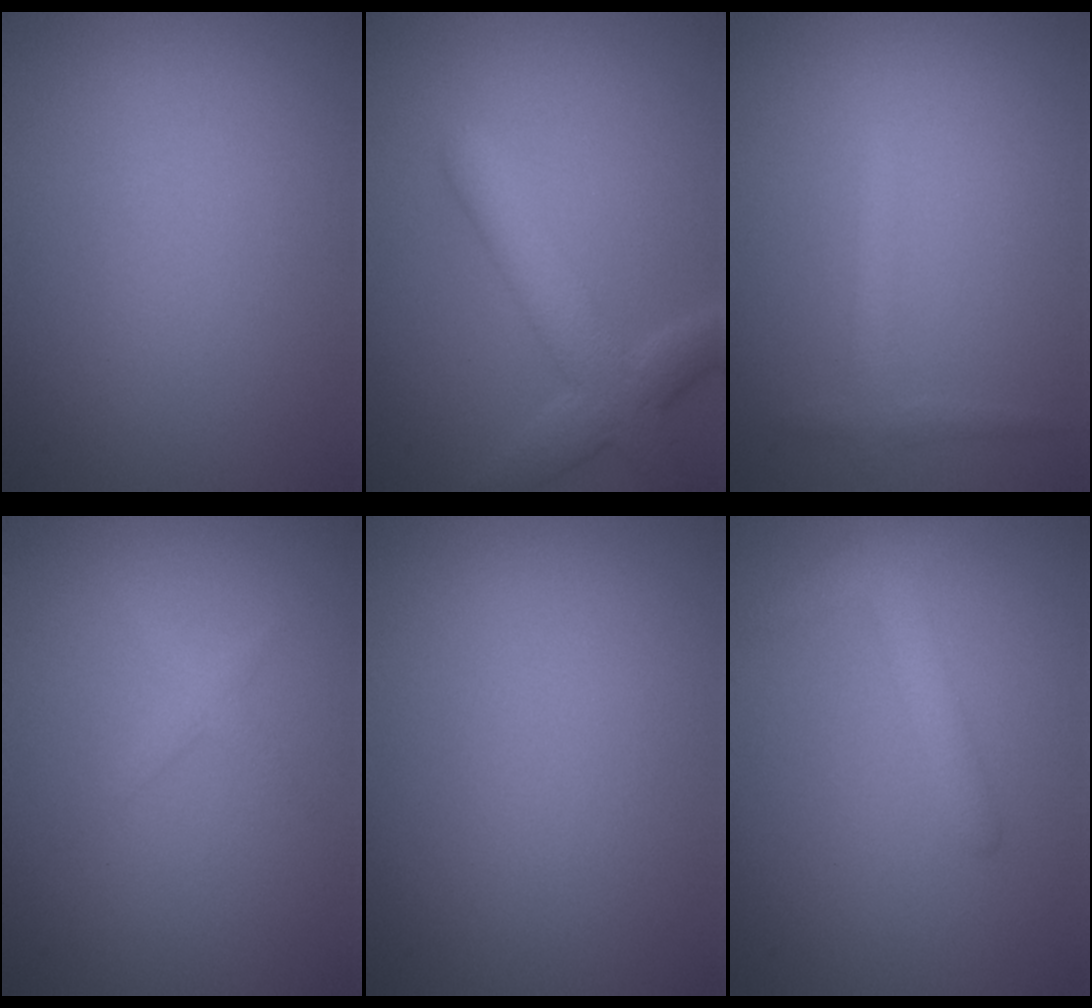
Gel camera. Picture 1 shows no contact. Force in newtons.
{"total": 4.7, "press": 4.7, "slide": 0.5}
{"total": 1.5, "press": 1.5, "slide": 0.2}
{"total": 1.1, "press": 1.1, "slide": 0.1}
{"total": 0.0}
{"total": 2.1, "press": 2.1, "slide": 0.2}